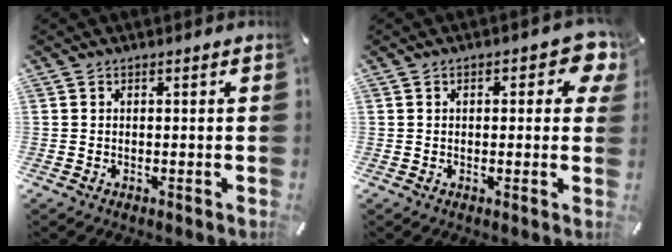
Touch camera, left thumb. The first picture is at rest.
{"total": 5.9, "force": [1.9, 2.8, 4.8], "torque": [-0.056, -0.003, 0.025]}